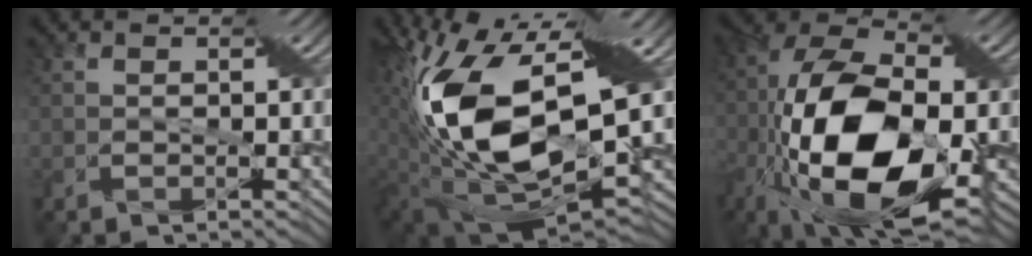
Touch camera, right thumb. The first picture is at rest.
{"total": 16.9, "force": [3.1, 8.5, 14.3], "torque": [-0.303, -0.023, 0.070]}
{"total": 19.3, "force": [-5.7, 9.6, 15.8], "torque": [-0.360, -0.028, -0.096]}